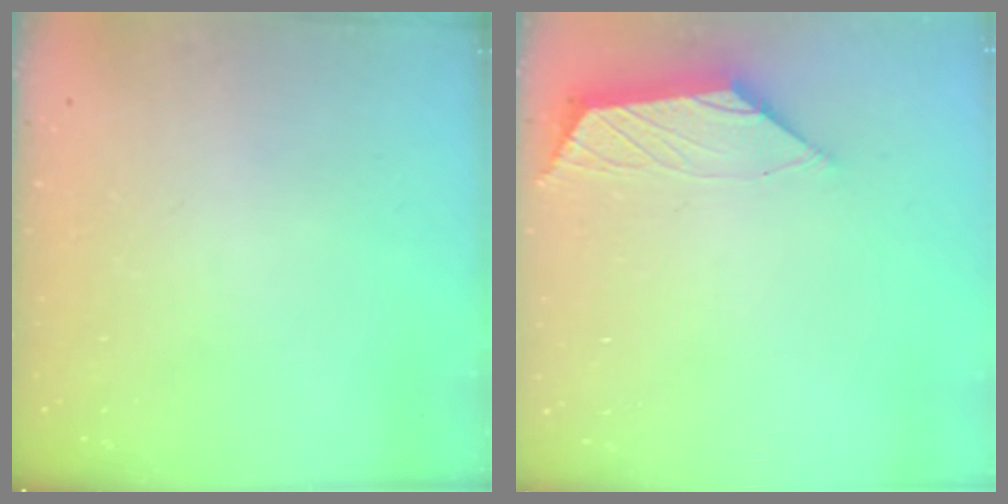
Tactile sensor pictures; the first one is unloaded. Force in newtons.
{"total": 1.1, "press": 0.9, "slide": 0.5}